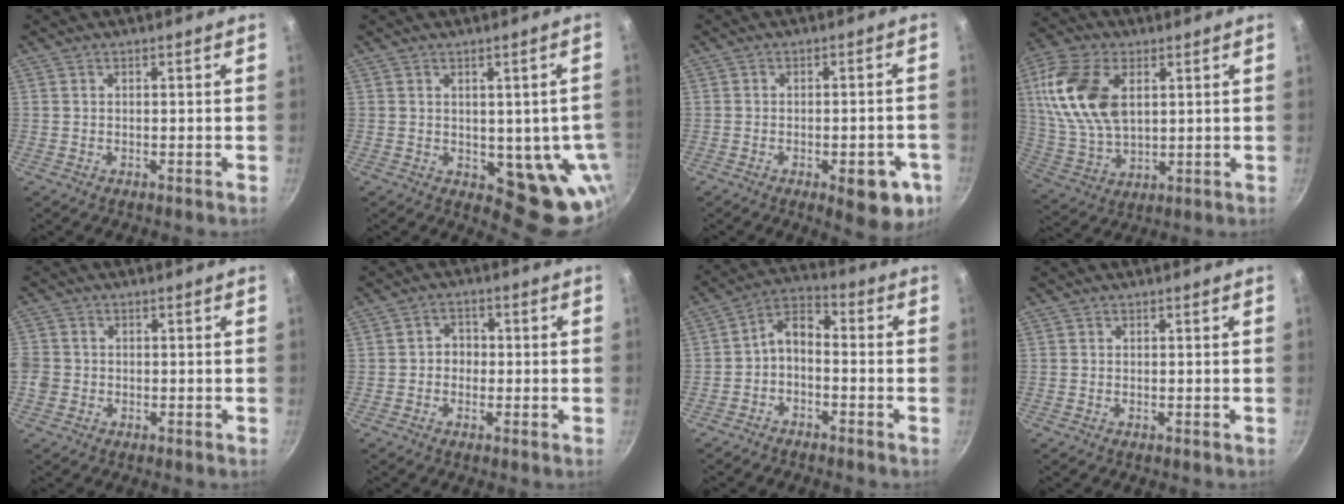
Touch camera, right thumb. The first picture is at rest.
{"total": 10.9, "force": [-0.9, 5.7, 9.2], "torque": [-0.069, -0.017, -0.003]}
{"total": 10.1, "force": [-4.0, 4.1, 8.3], "torque": [-0.069, 0.017, -0.044]}
{"total": 16.9, "force": [4.5, 10.2, 12.7], "torque": [-0.239, -0.011, 0.093]}
{"total": 4.3, "force": [-1.0, 3.8, 1.7], "torque": [-0.033, 0.009, -0.022]}
{"total": 3.3, "force": [-0.5, 3.0, 1.4], "torque": [0.002, 0.009, -0.013]}
{"total": 5.8, "force": [-2.2, 3.4, 4.2], "torque": [-0.076, 0.050, -0.048]}
{"total": 0.0}